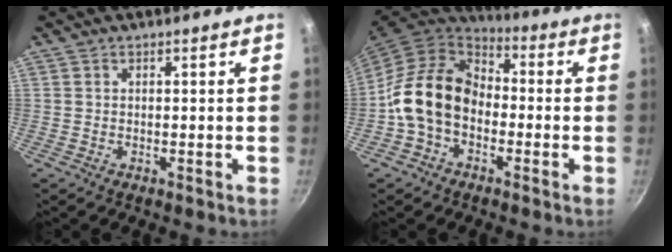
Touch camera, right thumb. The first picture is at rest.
{"total": 14.5, "force": [-2.4, 10.7, 9.4], "torque": [-0.136, 0.037, -0.063]}